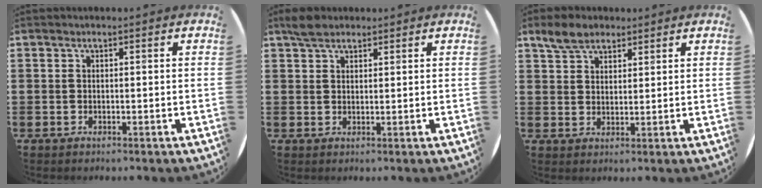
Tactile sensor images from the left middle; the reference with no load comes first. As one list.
[{"total": 2.9, "force": [2.5, 1.2, 1.1], "torque": [-0.018, 0.004, 0.045]}, {"total": 4.5, "force": [3.8, 2.1, 1.4], "torque": [-0.029, 0.000, 0.071]}]